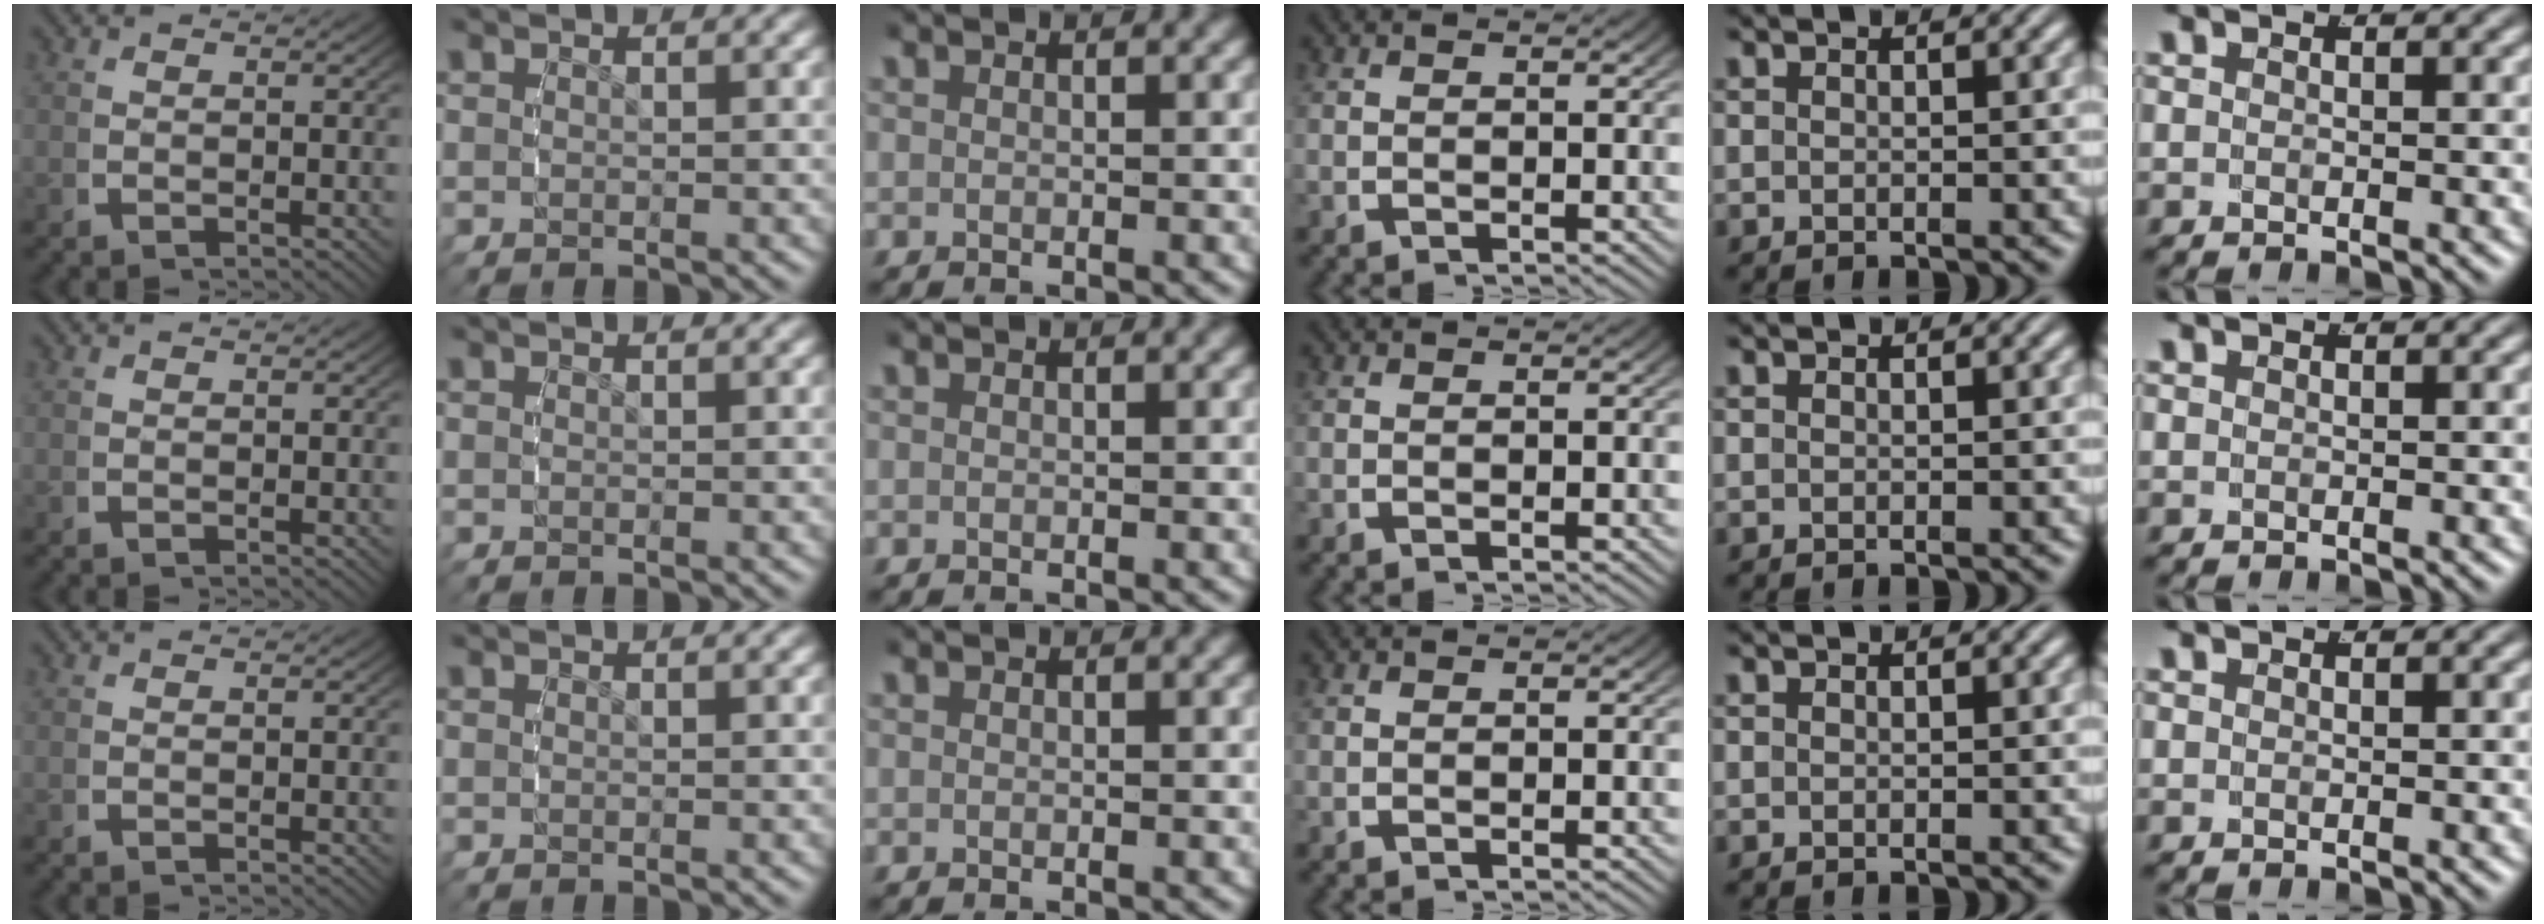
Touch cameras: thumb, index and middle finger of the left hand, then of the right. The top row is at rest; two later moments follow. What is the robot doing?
{"motion": "reach", "object": "ribbon"}